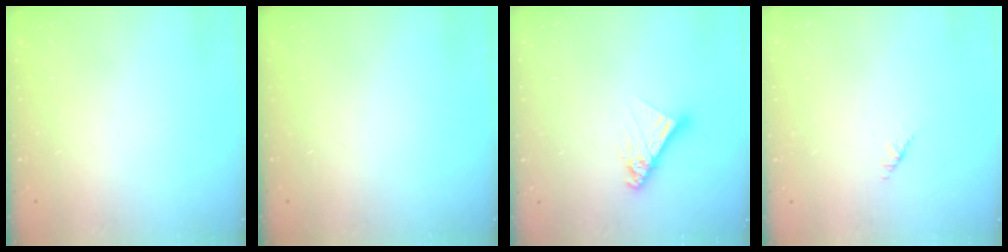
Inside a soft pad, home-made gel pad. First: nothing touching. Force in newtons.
{"total": 0.0}
{"total": 9.0, "press": 9.0, "slide": 0.9}
{"total": 1.4, "press": 1.3, "slide": 0.4}